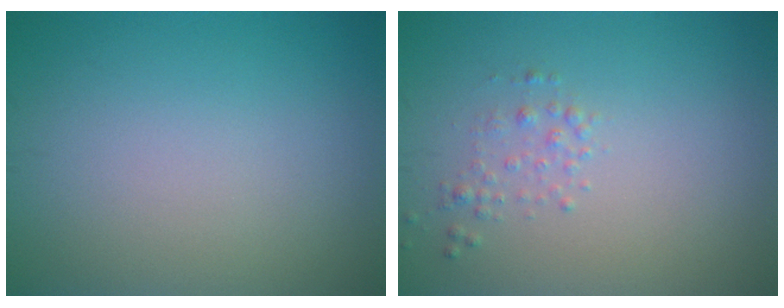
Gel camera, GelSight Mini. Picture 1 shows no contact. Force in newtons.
{"total": 1.0, "press": 1.0, "slide": 0.0}